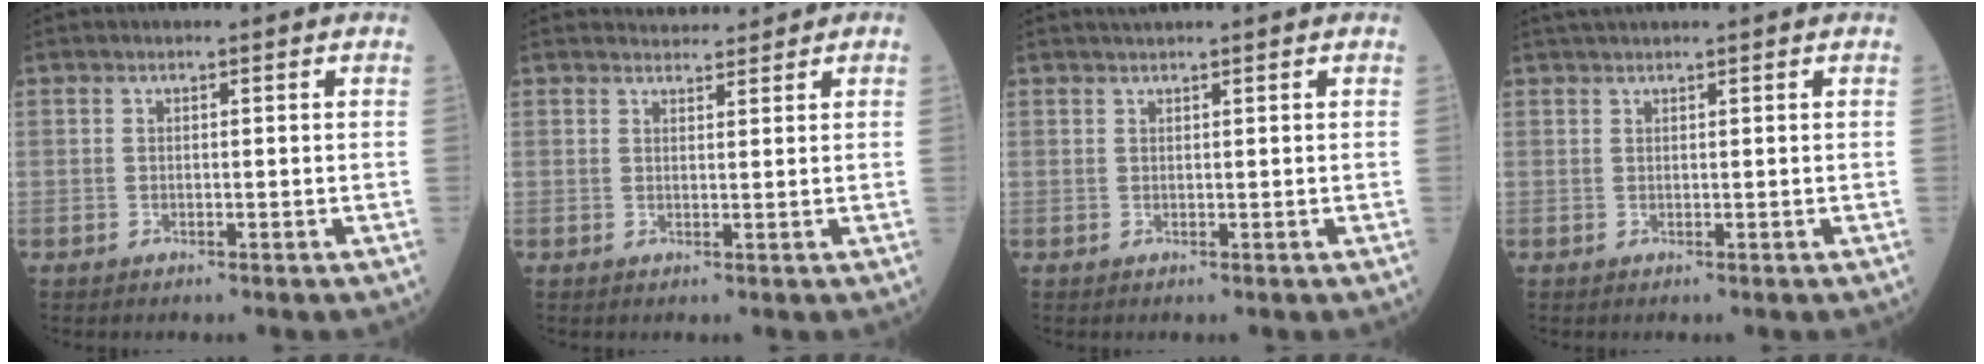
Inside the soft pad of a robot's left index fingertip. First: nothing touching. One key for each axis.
{"total": 2.8, "fx": 2.8, "fy": 0.5, "fz": 0.2, "tx": -0.005, "ty": 0.014, "tz": 0.043}
{"total": 2.1, "fx": 1.9, "fy": -0.2, "fz": 1.0, "tx": -0.009, "ty": 0.019, "tz": 0.033}
{"total": 3.0, "fx": 2.7, "fy": -0.4, "fz": 1.3, "tx": -0.013, "ty": 0.027, "tz": 0.049}